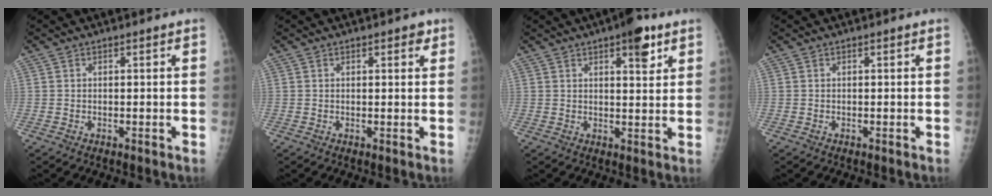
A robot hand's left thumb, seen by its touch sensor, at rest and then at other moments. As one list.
[{"total": 1.7, "force": [1.0, 0.8, 1.1], "torque": [-0.002, -0.003, 0.009]}, {"total": 6.6, "force": [3.8, 2.3, 4.9], "torque": [-0.051, -0.016, 0.047]}, {"total": 0.0}]